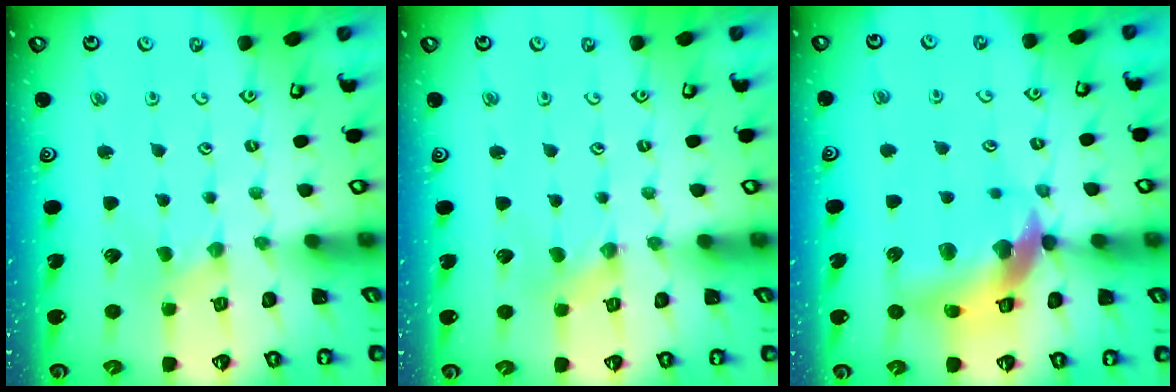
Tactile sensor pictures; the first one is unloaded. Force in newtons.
{"total": 0.0}
{"total": 16.6, "press": 16.5, "slide": 2.2}